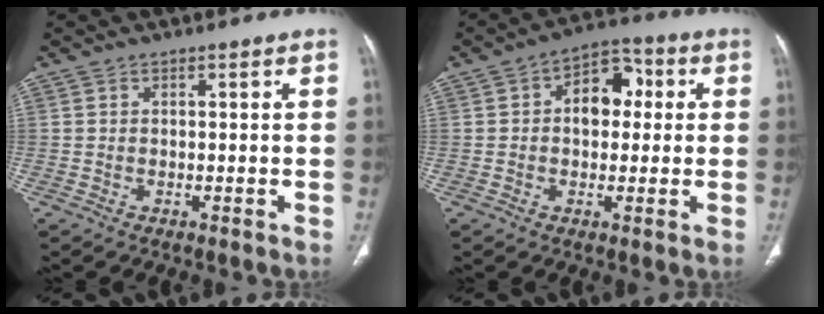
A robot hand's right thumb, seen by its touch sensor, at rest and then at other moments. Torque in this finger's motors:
{"motor_torque": [-0.80, 0.47, -0.07, -0.01, 0.14]}